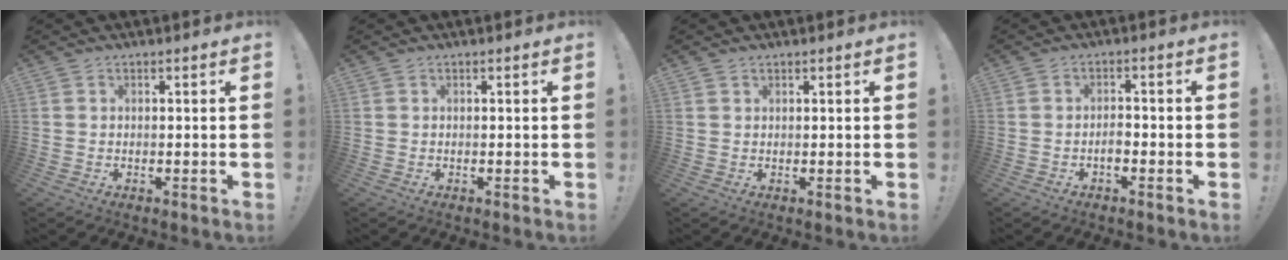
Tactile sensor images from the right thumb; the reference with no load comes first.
{"total": 0.0}
{"total": 0.8, "force": [0.7, 0.4, 0.1], "torque": [0.001, -0.002, 0.014]}
{"total": 2.9, "force": [-1.5, 1.2, 2.1], "torque": [-0.035, 0.004, -0.026]}